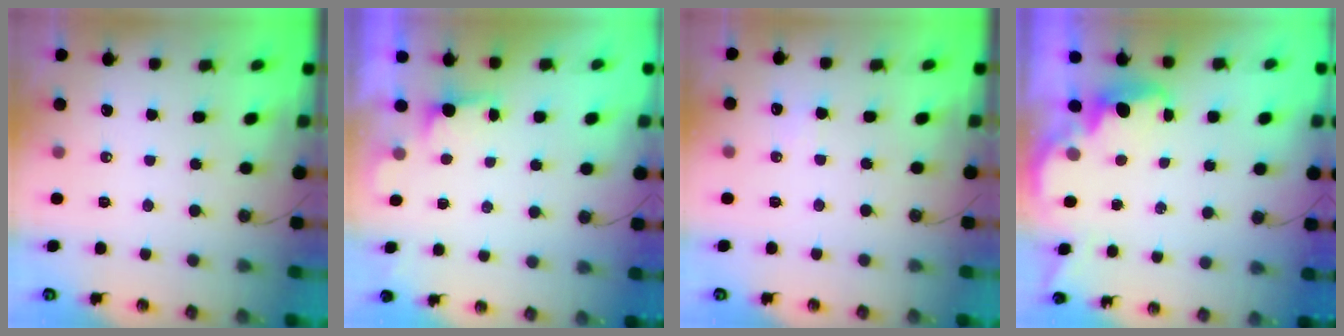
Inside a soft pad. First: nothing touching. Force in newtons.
{"total": 0.9, "press": 0.5, "slide": 0.8}
{"total": 5.2, "press": 5.0, "slide": 1.2}
{"total": 1.7, "press": 1.6, "slide": 0.6}